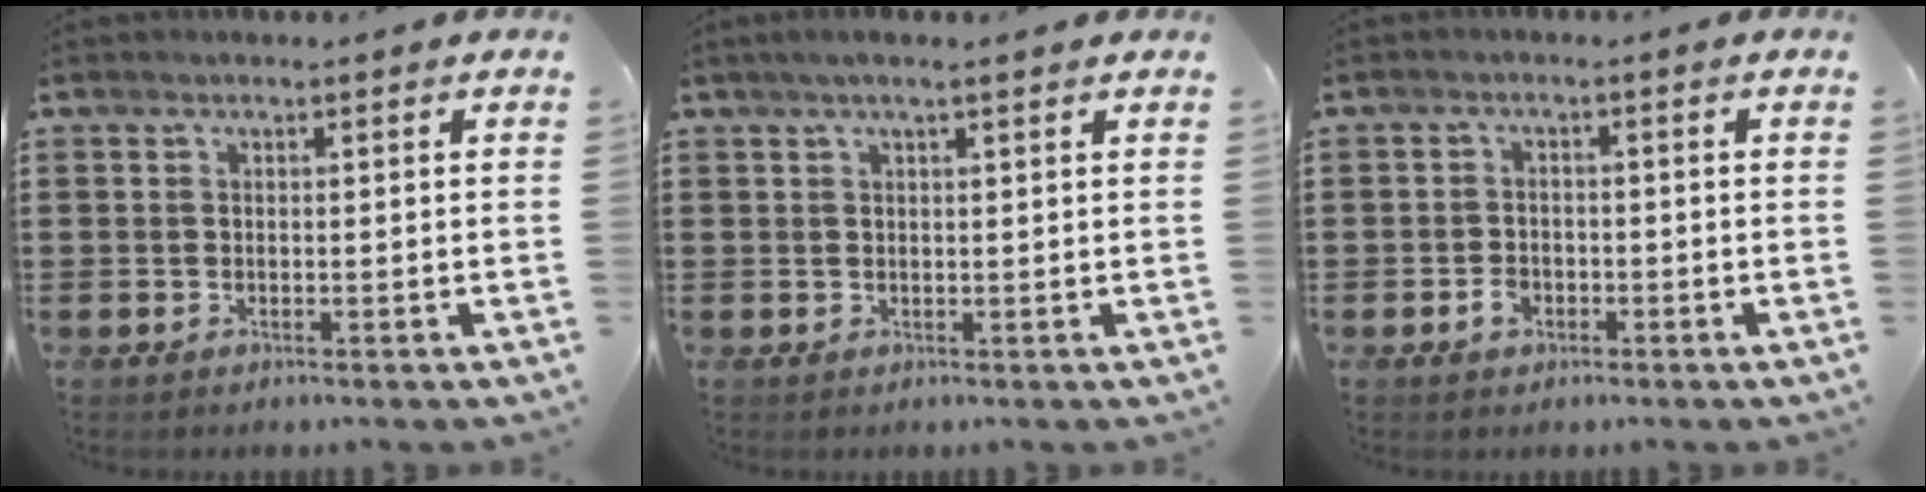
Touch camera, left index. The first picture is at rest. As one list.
[{"total": 1.8, "force": [1.0, 0.2, 1.4], "torque": [-0.027, 0.002, 0.018]}, {"total": 2.2, "force": [-1.1, 1.6, 1.1], "torque": [-0.023, 0.001, -0.021]}]